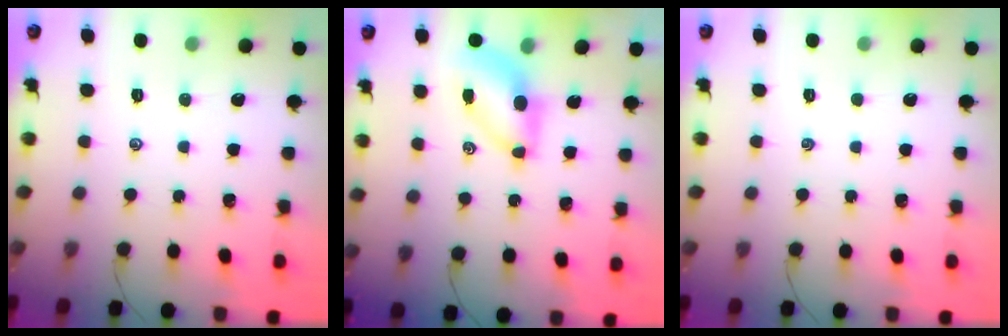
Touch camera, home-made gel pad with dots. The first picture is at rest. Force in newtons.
{"total": 7.1, "press": 6.9, "slide": 1.3}
{"total": 0.0}